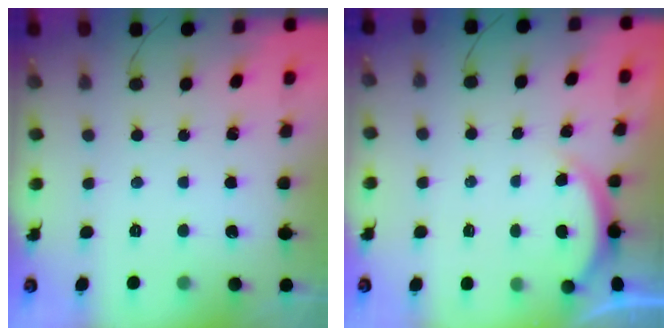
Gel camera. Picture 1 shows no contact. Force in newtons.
{"total": 1.7, "press": 1.7, "slide": 0.4}